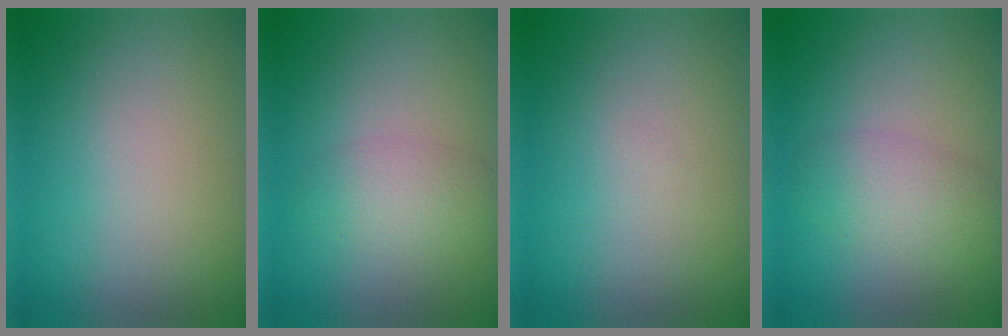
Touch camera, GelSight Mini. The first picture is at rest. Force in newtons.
{"total": 2.7, "press": 2.7, "slide": 0.1}
{"total": 0.0}
{"total": 3.2, "press": 3.2, "slide": 0.1}